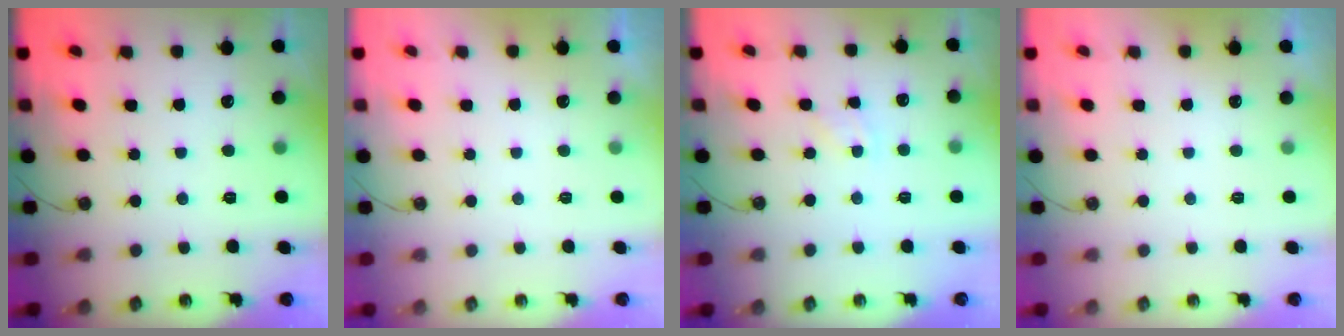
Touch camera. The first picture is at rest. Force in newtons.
{"total": 0.0}
{"total": 2.0, "press": 2.0, "slide": 0.3}
{"total": 0.0}